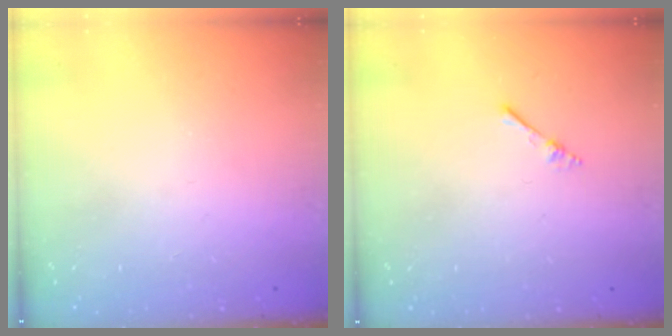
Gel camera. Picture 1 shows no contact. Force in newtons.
{"total": 2.2, "press": 2.2, "slide": 0.3}